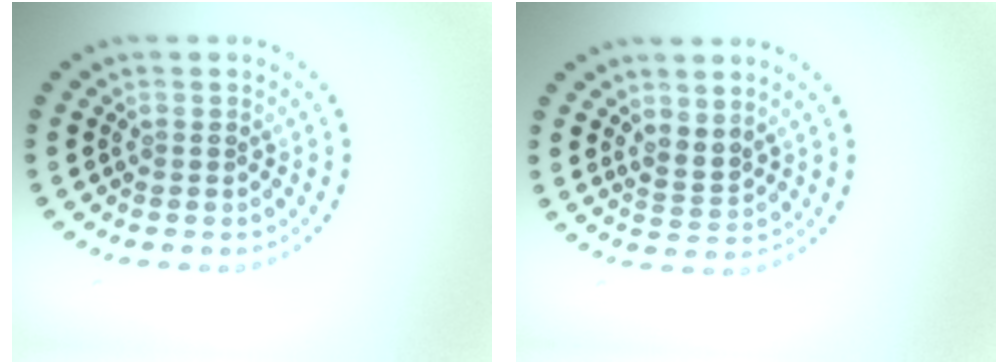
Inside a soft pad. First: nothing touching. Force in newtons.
{"total": 2.0, "press": 1.4, "slide": 1.4}